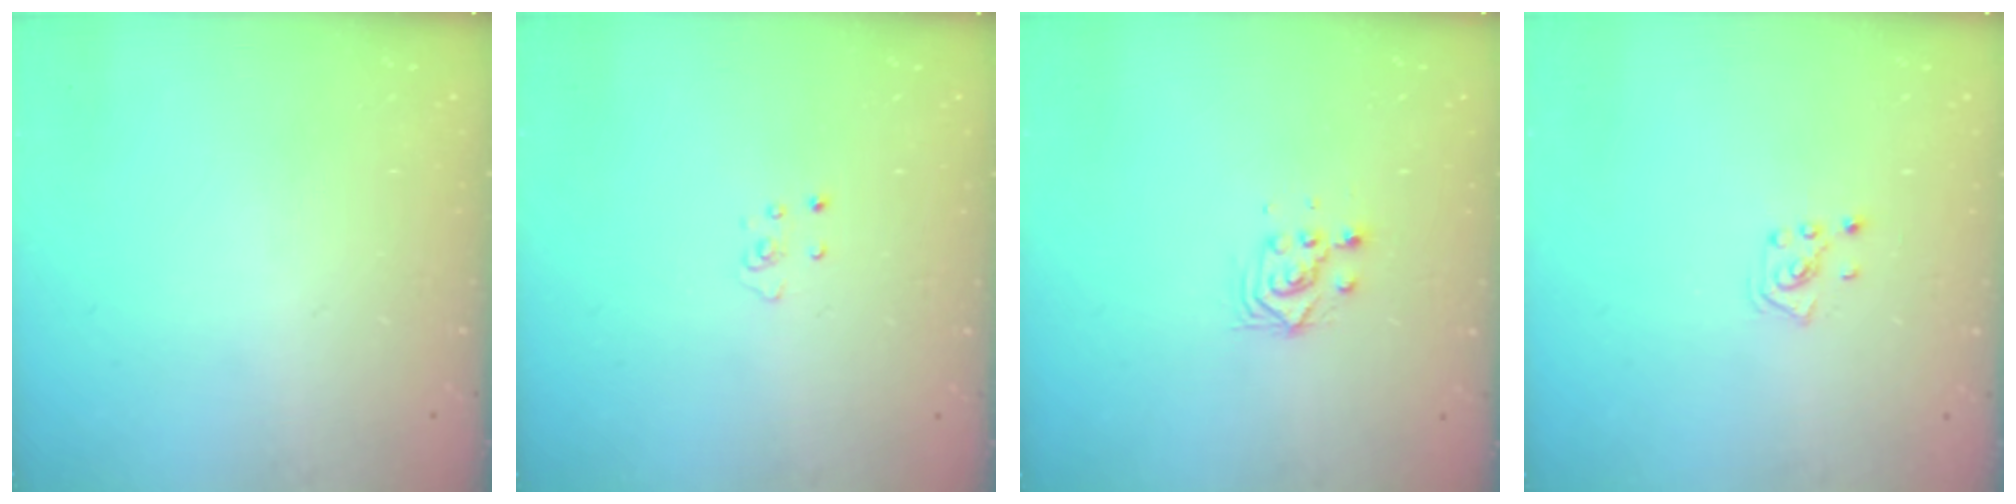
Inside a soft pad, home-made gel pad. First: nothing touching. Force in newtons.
{"total": 2.8, "press": 2.7, "slide": 0.3}
{"total": 4.0, "press": 4.0, "slide": 0.1}
{"total": 2.7, "press": 2.7, "slide": 0.5}